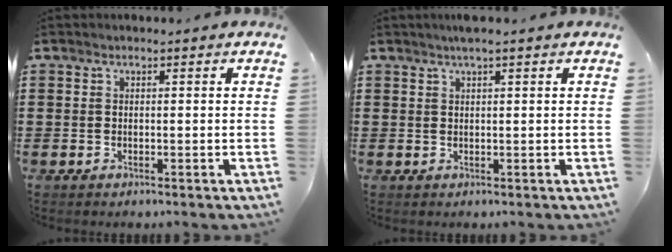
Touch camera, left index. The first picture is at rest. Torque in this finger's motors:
{"motor_torque": [0.54, -0.53, 0.00, 0.06]}